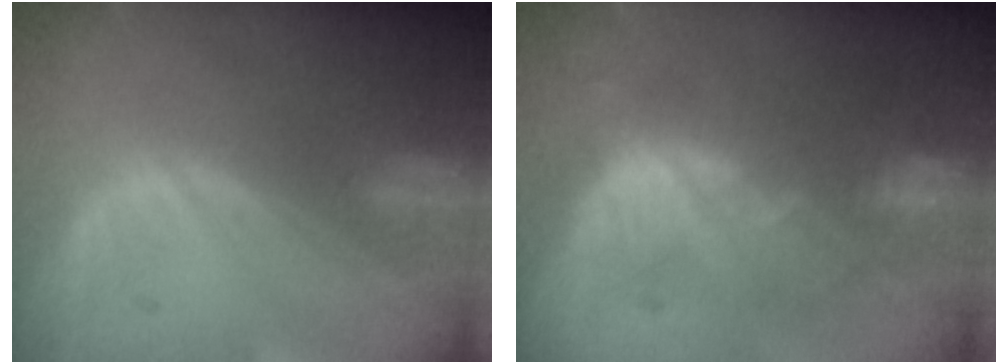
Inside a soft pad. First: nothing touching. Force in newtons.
{"total": 8.7, "press": 8.7, "slide": 0.8}